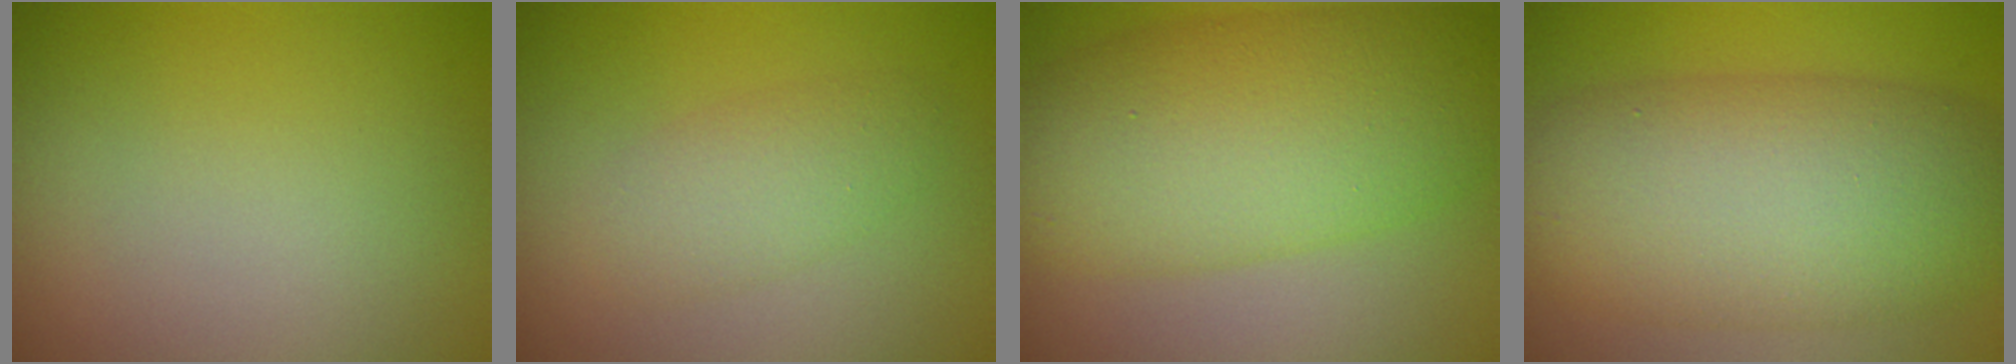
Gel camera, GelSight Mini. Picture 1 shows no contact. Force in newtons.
{"total": 2.8, "press": 2.8, "slide": 0.1}
{"total": 10.0, "press": 10.0, "slide": 0.3}
{"total": 10.8, "press": 10.8, "slide": 0.3}